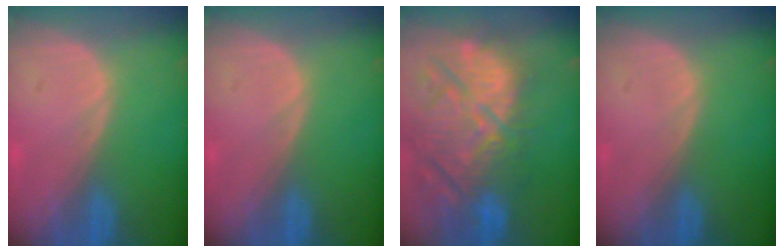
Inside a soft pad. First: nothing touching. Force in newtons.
{"total": 0.0}
{"total": 14.8, "press": 12.9, "slide": 7.3}
{"total": 0.0}